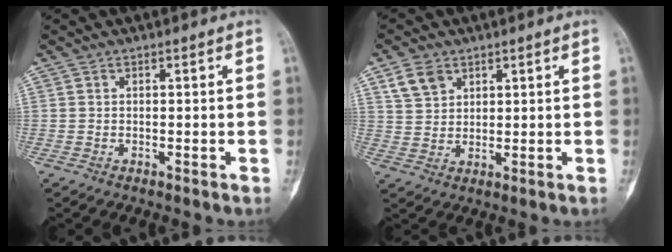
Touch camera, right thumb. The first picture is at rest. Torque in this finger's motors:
{"motor_torque": [0.54, 0.65, 0.08, -0.03, 0.00]}